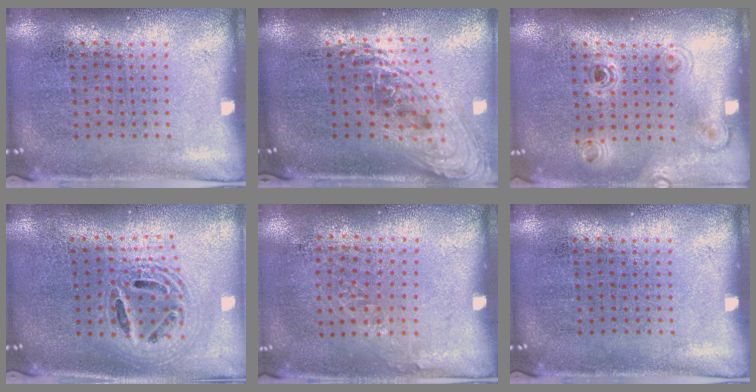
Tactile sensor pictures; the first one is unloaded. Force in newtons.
{"total": 2.2, "press": 1.6, "slide": 1.6}
{"total": 1.1, "press": 1.1, "slide": 0.3}
{"total": 2.0, "press": 1.6, "slide": 1.2}
{"total": 1.0, "press": 0.7, "slide": 0.6}
{"total": 0.0}